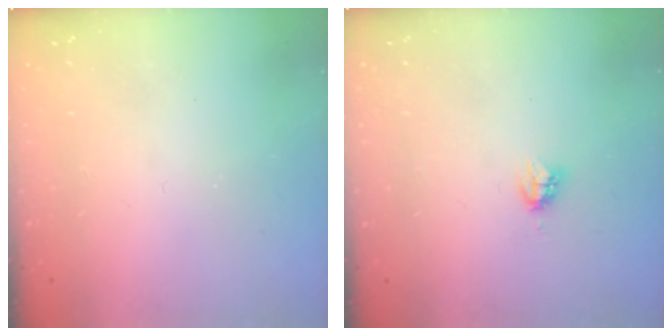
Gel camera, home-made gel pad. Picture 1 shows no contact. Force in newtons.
{"total": 3.3, "press": 3.3, "slide": 0.5}